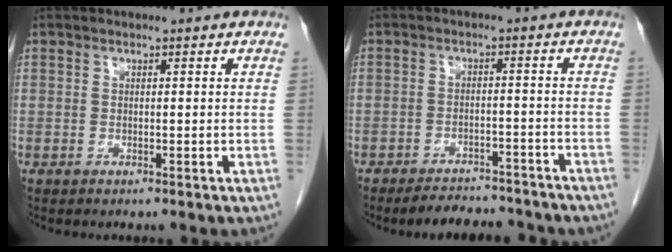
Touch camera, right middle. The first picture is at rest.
{"total": 10.2, "force": [-9.3, 2.6, 3.3], "torque": [-0.041, 0.002, -0.118]}